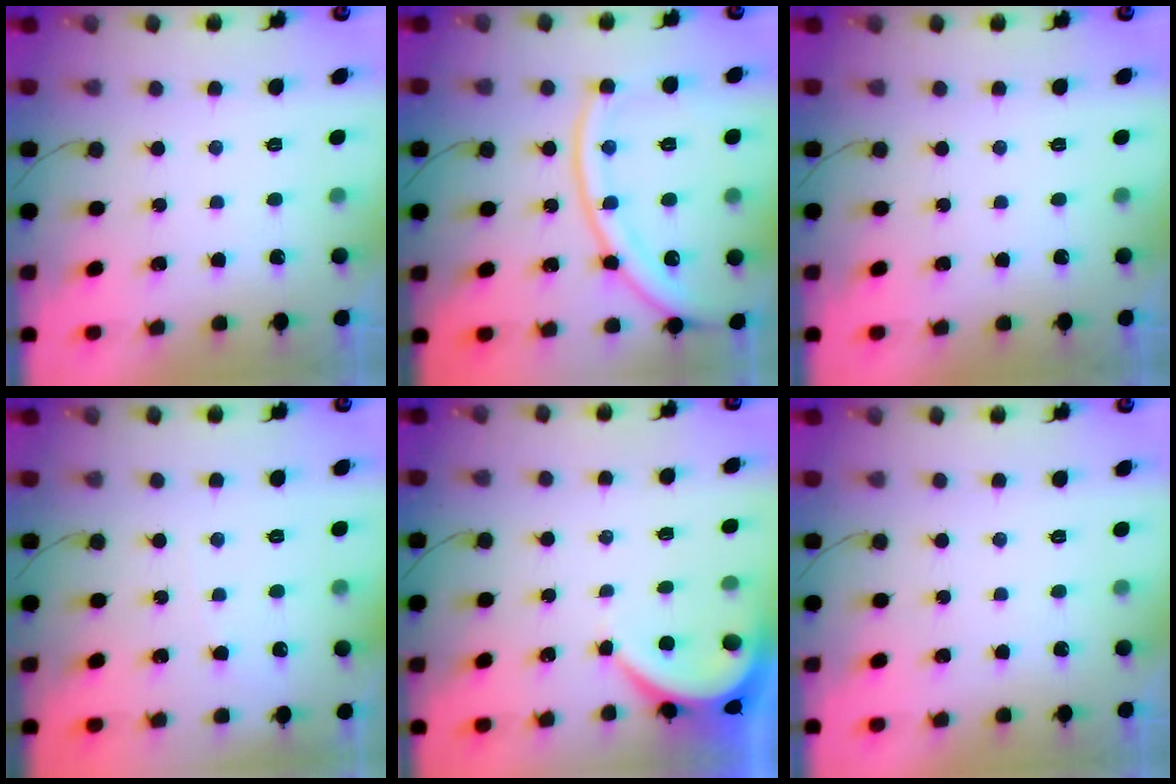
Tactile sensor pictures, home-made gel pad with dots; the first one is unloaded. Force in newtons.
{"total": 16.5, "press": 16.4, "slide": 1.8}
{"total": 0.0}
{"total": 2.0, "press": 2.0, "slide": 0.2}
{"total": 4.1, "press": 4.0, "slide": 0.4}
{"total": 0.0}